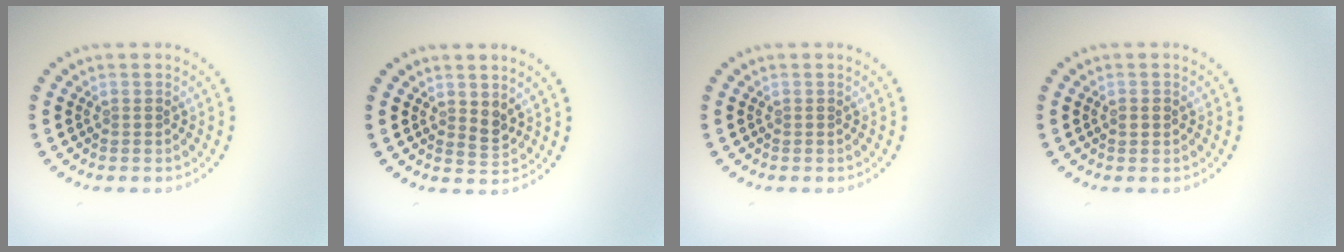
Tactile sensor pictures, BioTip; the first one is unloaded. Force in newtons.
{"total": 1.4, "press": 1.3, "slide": 0.7}
{"total": 0.0}
{"total": 1.2, "press": 1.2, "slide": 0.0}